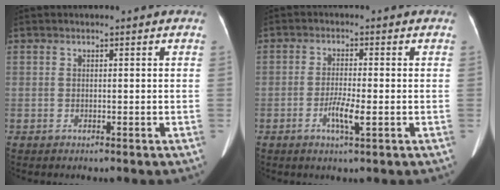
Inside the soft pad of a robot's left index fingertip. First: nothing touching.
{"total": 3.7, "force": [-1.3, 0.4, 3.5], "torque": [-0.070, -0.004, -0.022]}